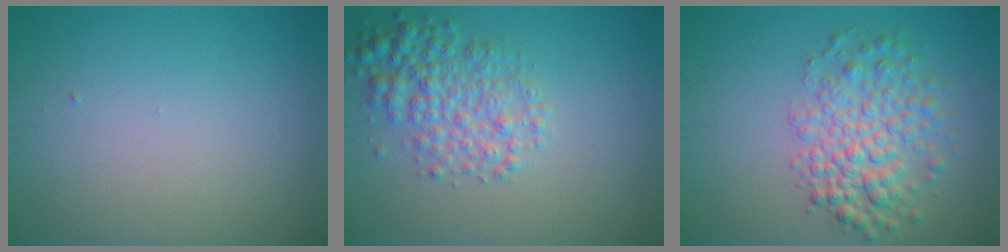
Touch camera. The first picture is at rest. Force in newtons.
{"total": 4.2, "press": 4.2, "slide": 0.1}
{"total": 5.0, "press": 5.0, "slide": 0.2}